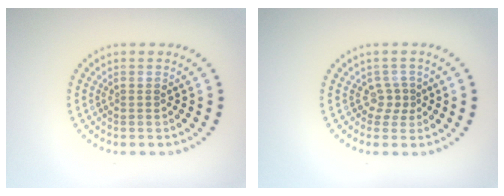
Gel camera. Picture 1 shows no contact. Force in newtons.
{"total": 1.6, "press": 1.0, "slide": 1.2}